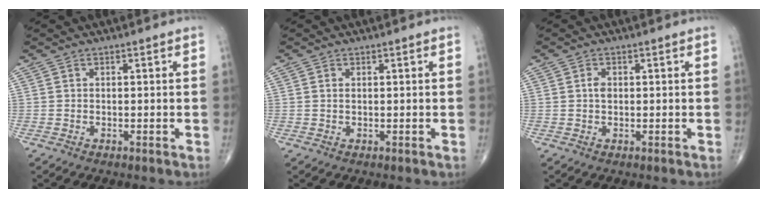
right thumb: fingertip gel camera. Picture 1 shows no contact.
{"total": 0.6, "force": [0.2, 0.3, 0.5], "torque": [-0.014, 0.003, 0.005]}
{"total": 1.6, "force": [0.2, 1.0, 1.2], "torque": [-0.022, 0.000, 0.002]}